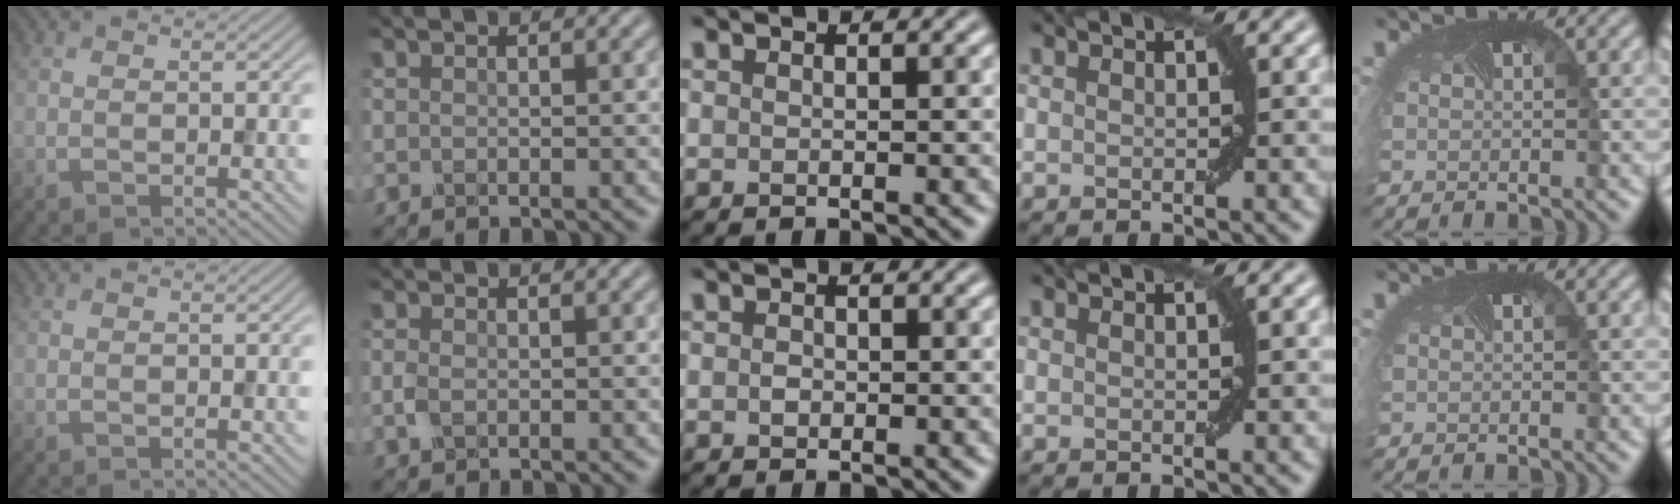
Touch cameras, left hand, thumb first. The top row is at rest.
{"index": {"total": 1.2, "force": [-0.3, 0.8, 0.8], "torque": [-0.021, -0.003, -0.004]}, "middle": {"total": 0.7, "force": [-0.1, 0.6, 0.4], "torque": [-0.007, -0.001, -0.004]}}